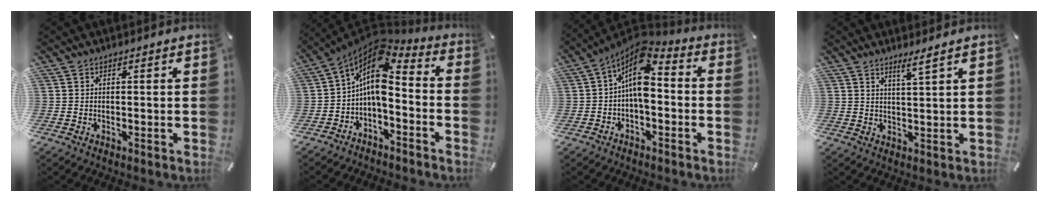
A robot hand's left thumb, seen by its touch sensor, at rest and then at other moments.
{"total": 11.4, "force": [0.4, 6.5, 9.4], "torque": [-0.185, -0.023, 0.002]}
{"total": 11.2, "force": [0.6, 5.9, 9.5], "torque": [-0.182, -0.023, 0.006]}
{"total": 3.6, "force": [3.0, -0.5, 2.1], "torque": [-0.046, -0.014, 0.052]}